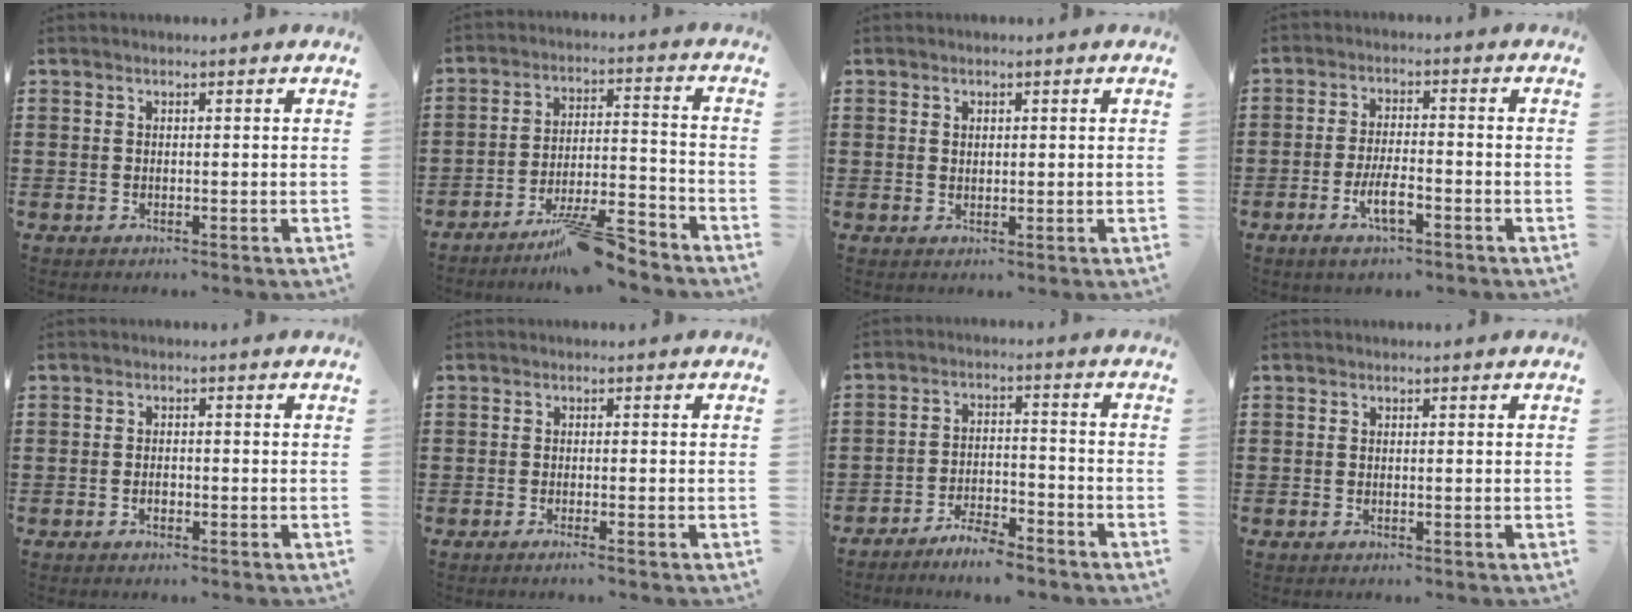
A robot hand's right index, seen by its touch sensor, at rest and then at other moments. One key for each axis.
{"total": 9.3, "fx": -7.7, "fy": 1.5, "fz": 5.1, "tx": -0.073, "ty": 0.025, "tz": -0.139}
{"total": 0.9, "fx": 0.5, "fy": 0.7, "fz": 0.3, "tx": -0.008, "ty": 0.005, "tz": 0.010}
{"total": 5.8, "fx": -2.8, "fy": 2.0, "fz": 4.7, "tx": -0.096, "ty": -0.003, "tz": -0.052}
{"total": 1.4, "fx": -0.6, "fy": 0.7, "fz": 1.1, "tx": -0.022, "ty": 0.000, "tz": -0.010}
{"total": 0.9, "fx": -0.6, "fy": -0.2, "fz": 0.6, "tx": -0.010, "ty": -0.004, "tz": -0.011}
{"total": 4.9, "fx": -4.7, "fy": 0.5, "fz": 1.4, "tx": -0.025, "ty": 0.007, "tz": -0.092}
{"total": 0.0}